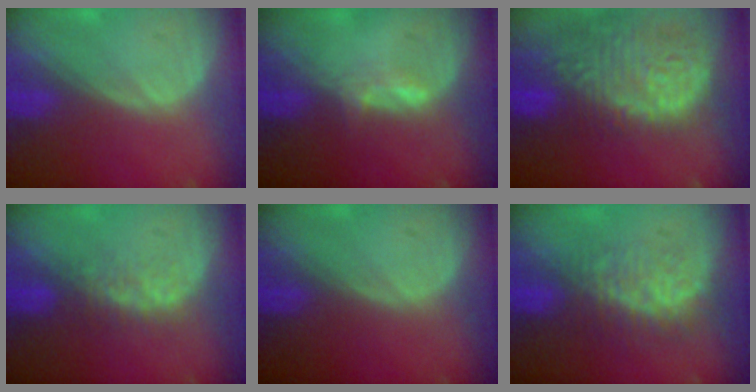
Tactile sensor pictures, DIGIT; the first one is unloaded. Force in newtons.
{"total": 1.7, "press": 1.7, "slide": 0.6}
{"total": 14.6, "press": 12.0, "slide": 8.2}
{"total": 3.3, "press": 3.0, "slide": 1.4}
{"total": 0.0}
{"total": 8.1, "press": 7.2, "slide": 3.7}